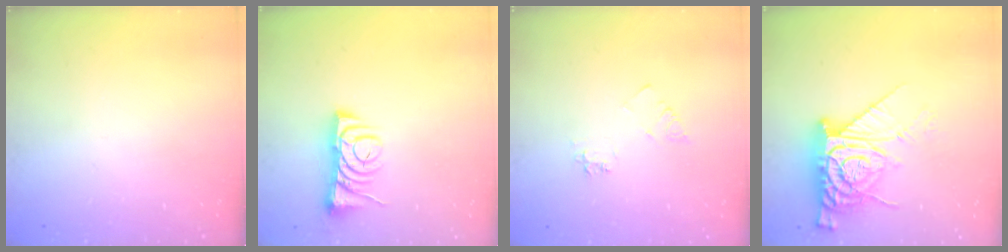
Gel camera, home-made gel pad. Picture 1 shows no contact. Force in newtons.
{"total": 9.8, "press": 9.7, "slide": 1.1}
{"total": 4.6, "press": 4.6, "slide": 0.5}
{"total": 13.0, "press": 12.9, "slide": 1.0}